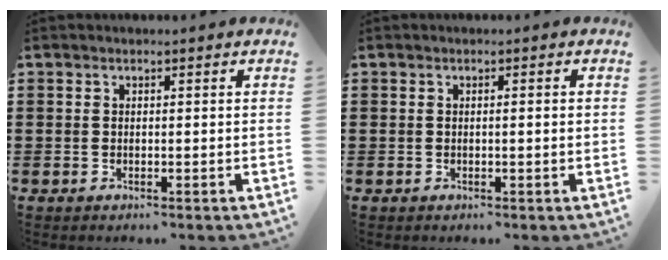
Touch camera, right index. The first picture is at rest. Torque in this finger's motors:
{"motor_torque": [-0.28, -0.11, -0.01, -0.01]}